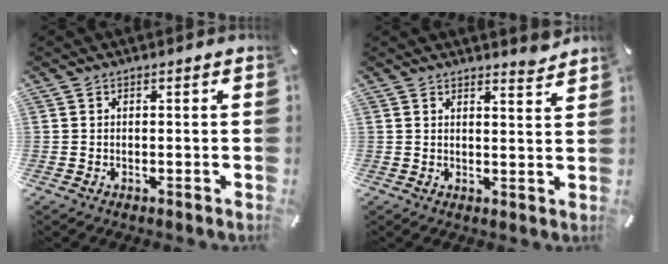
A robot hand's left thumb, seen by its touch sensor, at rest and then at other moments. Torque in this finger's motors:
{"motor_torque": [0.67, -0.42, -0.20, -0.33, 0.08]}